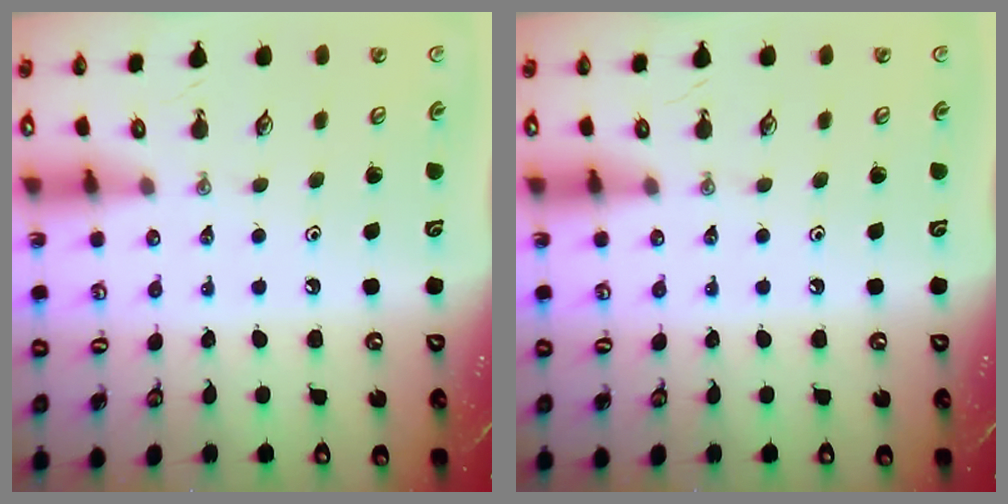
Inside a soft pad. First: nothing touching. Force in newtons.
{"total": 0.0}